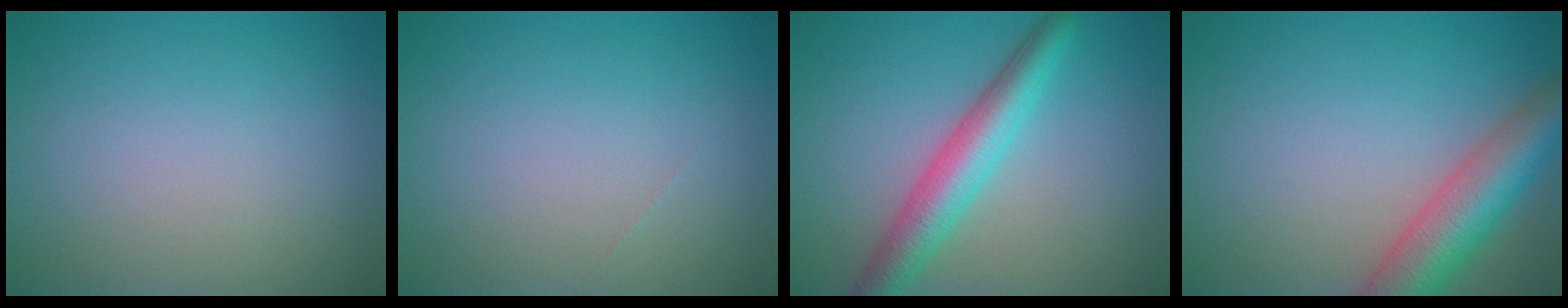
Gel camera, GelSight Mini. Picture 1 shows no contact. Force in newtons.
{"total": 0.0}
{"total": 5.0, "press": 5.0, "slide": 0.0}
{"total": 6.9, "press": 6.9, "slide": 0.3}